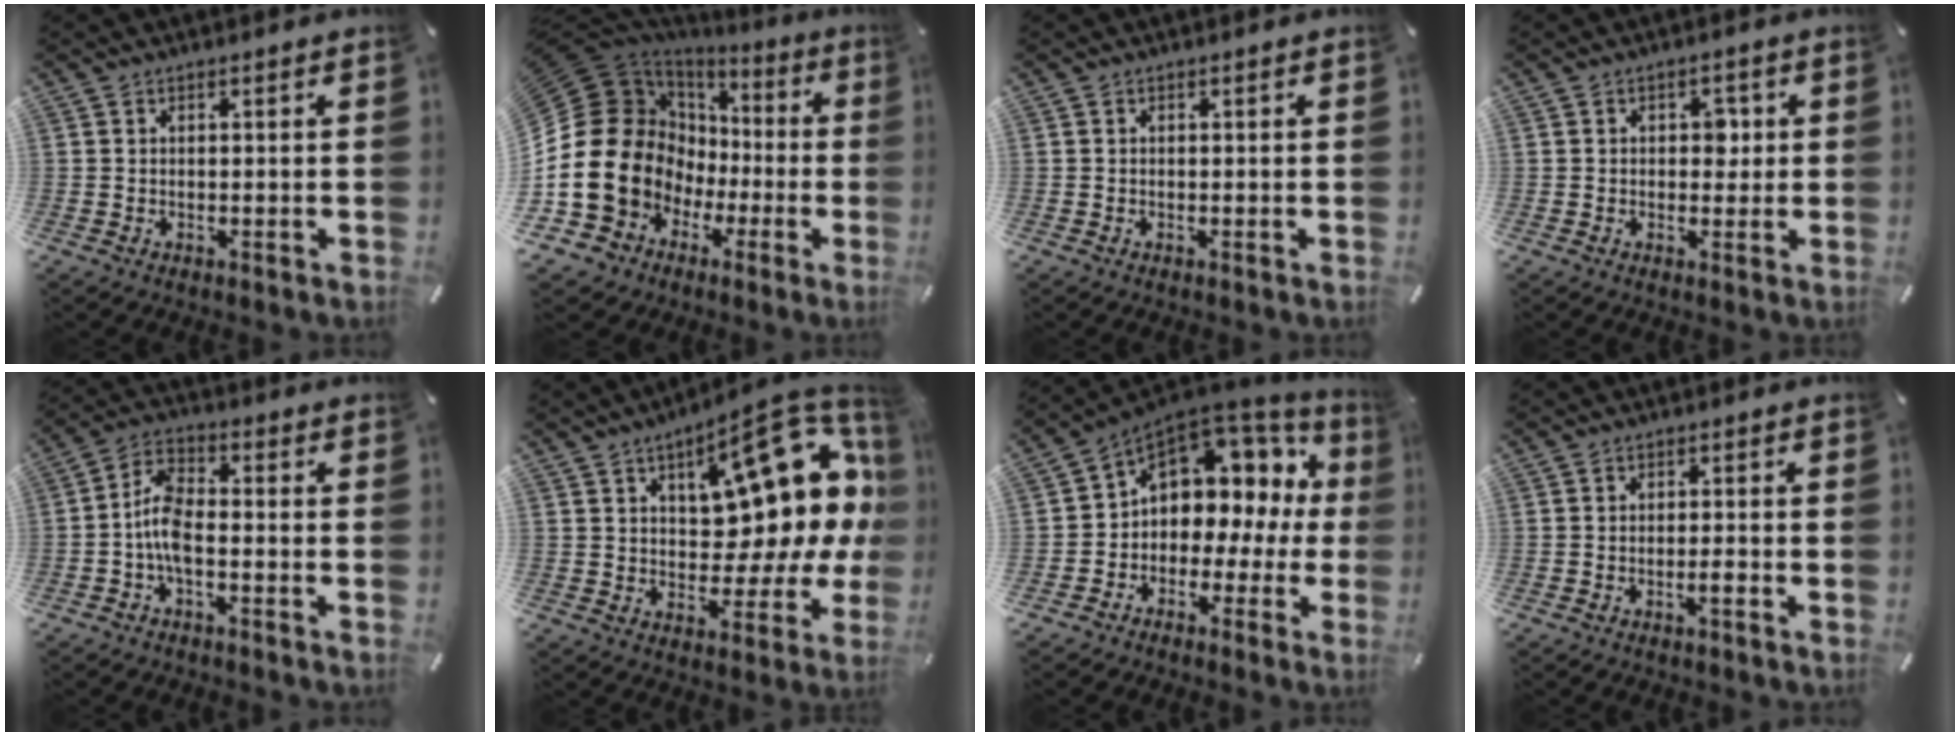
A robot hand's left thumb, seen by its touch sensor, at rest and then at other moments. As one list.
[{"total": 23.9, "force": [-1.4, 19.6, 13.5], "torque": [-0.288, -0.021, 0.011]}, {"total": 0.0}, {"total": 3.5, "force": [0.2, 2.5, 2.5], "torque": [-0.017, -0.004, -0.007]}, {"total": 7.3, "force": [-2.5, 3.5, 5.9], "torque": [-0.131, 0.004, -0.049]}, {"total": 18.9, "force": [7.7, 9.5, 14.4], "torque": [-0.174, -0.061, 0.129]}, {"total": 8.4, "force": [3.1, 6.8, 3.9], "torque": [-0.071, -0.029, 0.057]}, {"total": 2.5, "force": [-1.2, 0.5, 2.2], "torque": [-0.036, 0.004, -0.022]}]